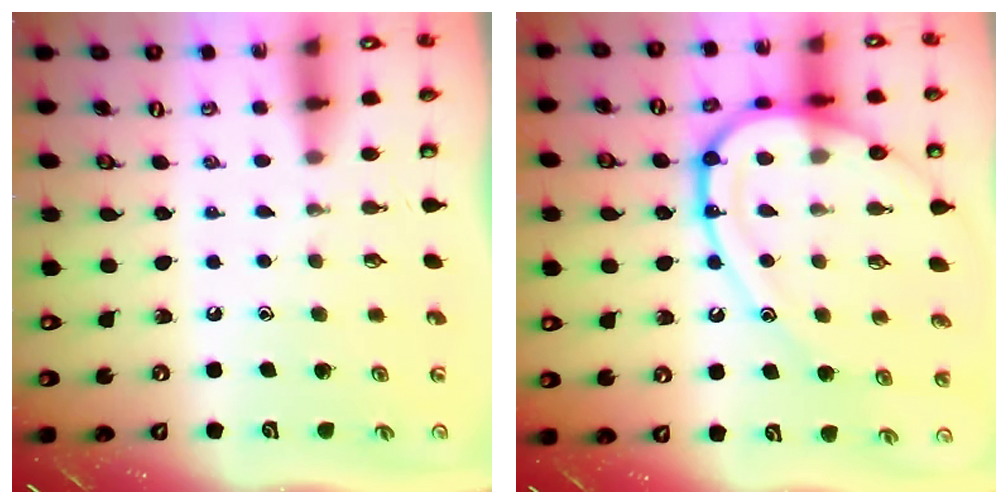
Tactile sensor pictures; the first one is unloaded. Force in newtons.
{"total": 16.5, "press": 16.5, "slide": 0.8}